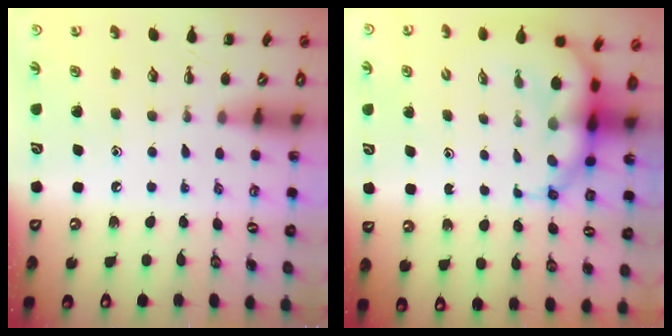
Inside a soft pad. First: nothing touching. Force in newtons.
{"total": 7.6, "press": 7.1, "slide": 2.5}